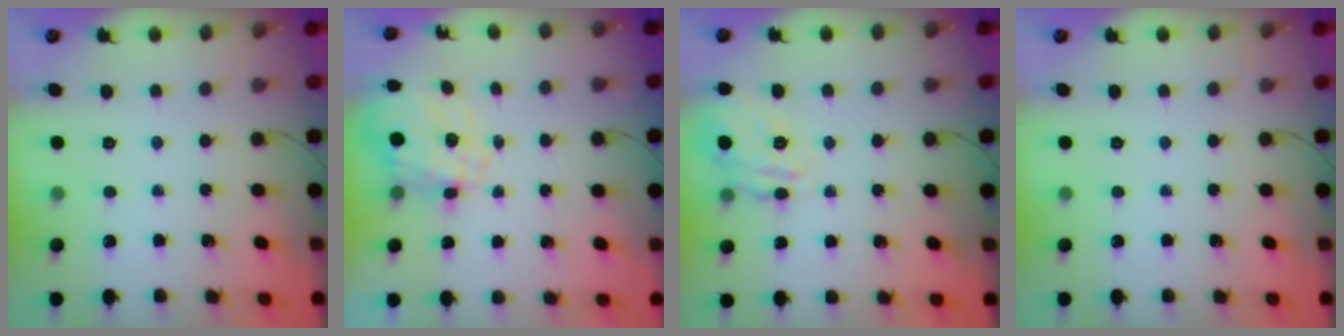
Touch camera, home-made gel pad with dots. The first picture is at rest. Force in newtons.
{"total": 9.1, "press": 9.0, "slide": 1.5}
{"total": 6.7, "press": 6.6, "slide": 1.1}
{"total": 0.0}